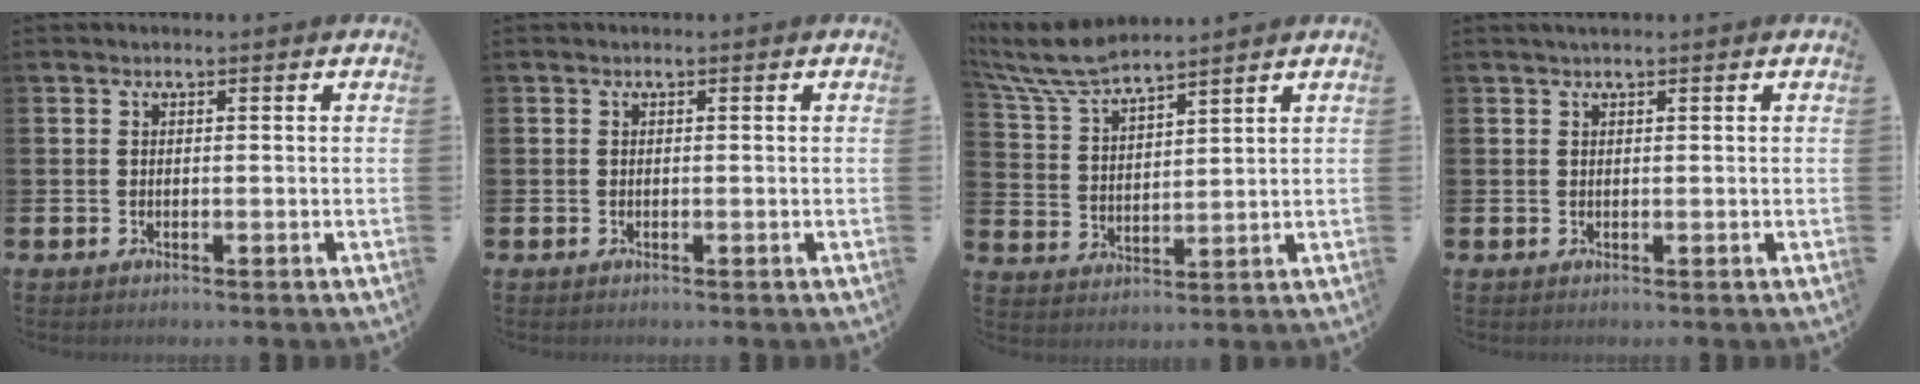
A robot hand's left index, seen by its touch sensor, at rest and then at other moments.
{"total": 0.0}
{"total": 7.6, "force": [7.1, 1.1, 2.6], "torque": [-0.078, -0.027, 0.130]}
{"total": 0.8, "force": [0.7, 0.1, 0.4], "torque": [-0.003, 0.002, 0.011]}